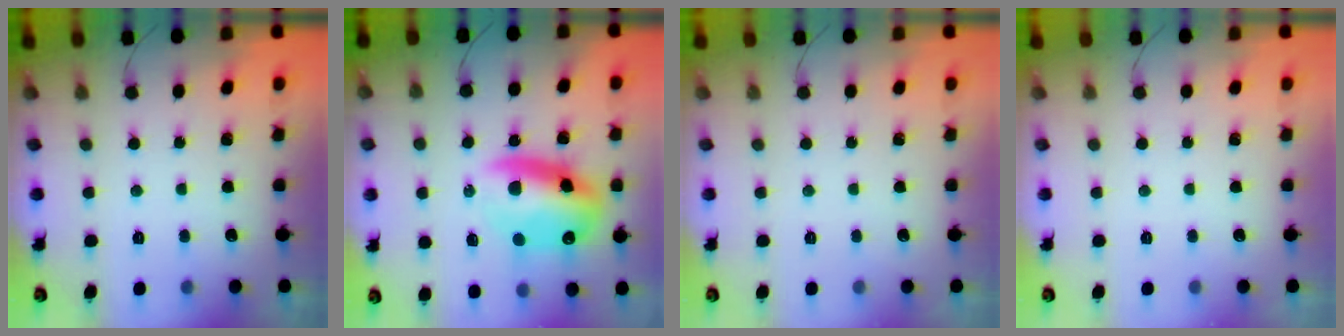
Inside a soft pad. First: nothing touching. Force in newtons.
{"total": 15.0, "press": 14.4, "slide": 3.9}
{"total": 0.0}
{"total": 0.0}